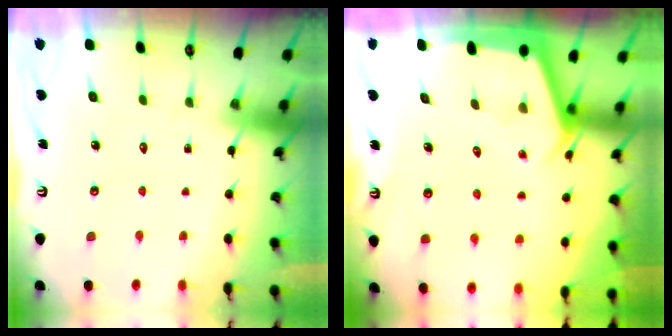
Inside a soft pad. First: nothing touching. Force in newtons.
{"total": 2.9, "press": 2.9, "slide": 0.3}